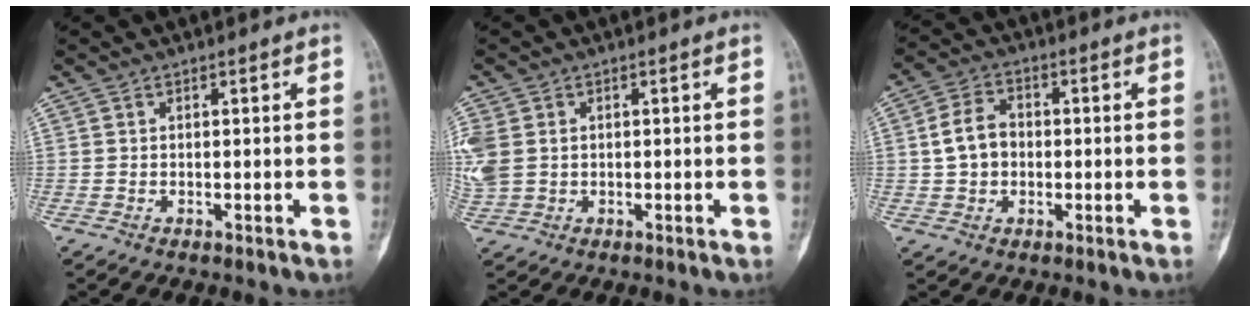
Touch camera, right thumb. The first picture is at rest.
{"total": 7.6, "force": [0.6, 6.0, 4.5], "torque": [-0.133, 0.008, 0.021]}
{"total": 6.7, "force": [0.0, 5.2, 4.2], "torque": [-0.064, 0.017, -0.006]}